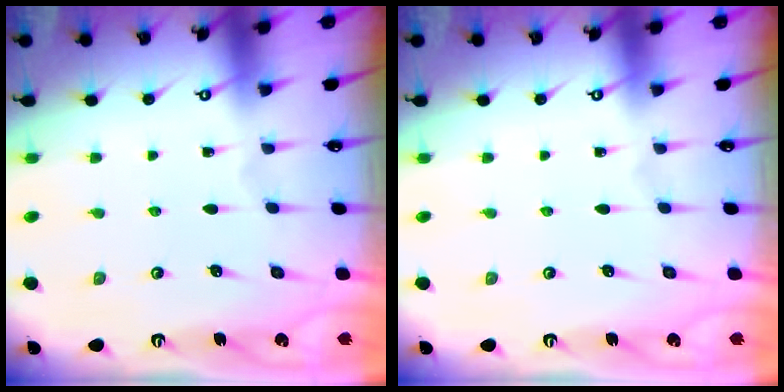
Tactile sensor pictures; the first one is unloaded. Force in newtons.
{"total": 0.0}